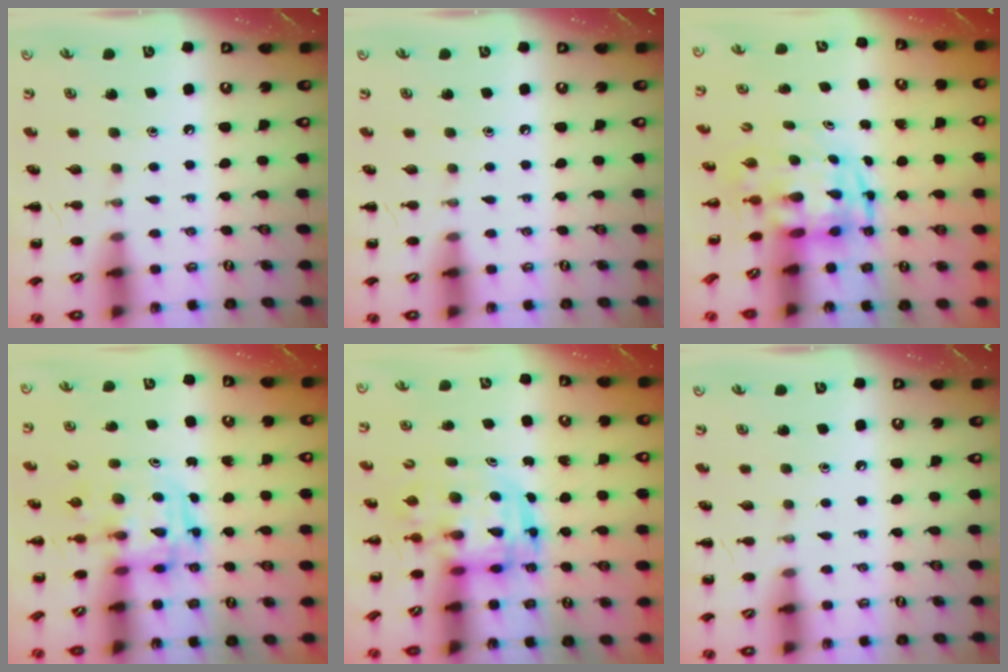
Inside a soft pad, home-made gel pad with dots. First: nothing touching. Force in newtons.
{"total": 0.0}
{"total": 3.1, "press": 2.9, "slide": 1.0}
{"total": 3.3, "press": 3.3, "slide": 0.5}
{"total": 3.7, "press": 3.6, "slide": 0.7}
{"total": 0.0}